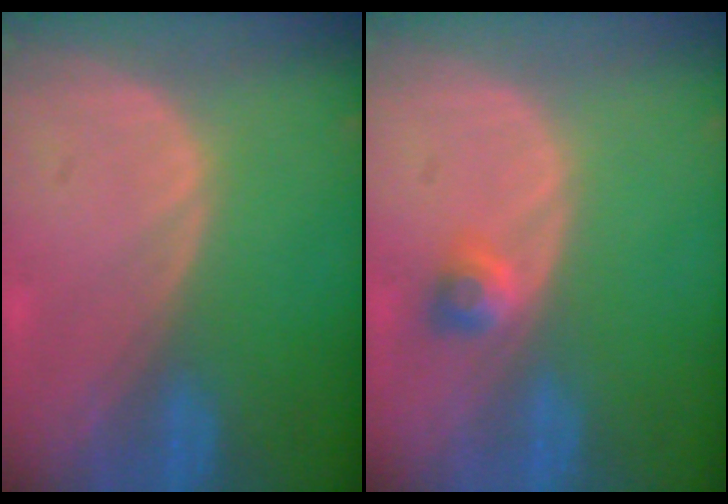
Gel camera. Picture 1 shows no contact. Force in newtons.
{"total": 2.4, "press": 2.1, "slide": 1.2}